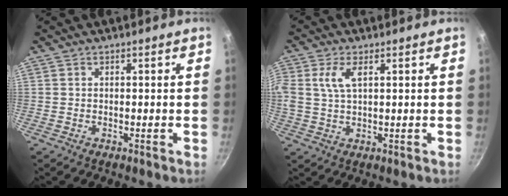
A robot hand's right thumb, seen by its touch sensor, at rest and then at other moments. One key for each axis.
{"total": 5.2, "fx": 1.7, "fy": 2.4, "fz": 4.3, "tx": -0.103, "ty": 0.004, "tz": 0.036}